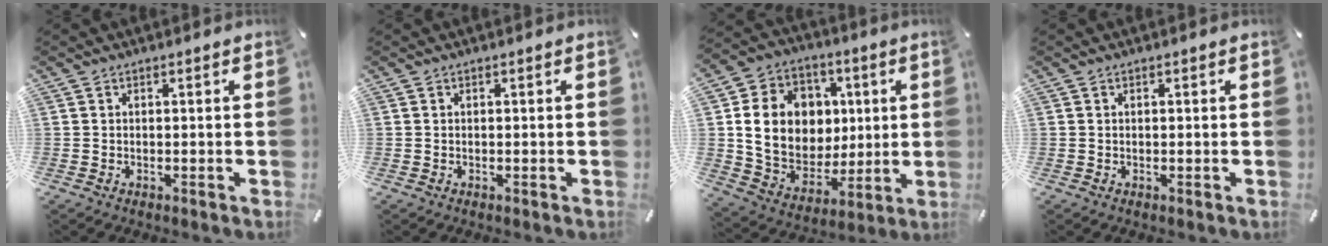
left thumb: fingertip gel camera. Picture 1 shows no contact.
{"total": 0.0}
{"total": 16.7, "force": [3.1, 14.5, 7.7], "torque": [-0.135, -0.005, 0.073]}
{"total": 0.0}